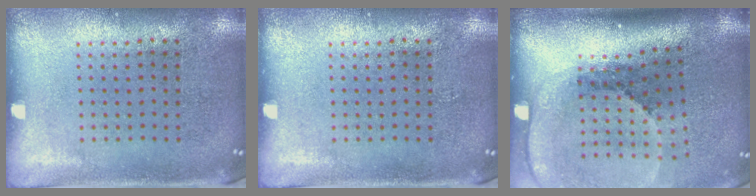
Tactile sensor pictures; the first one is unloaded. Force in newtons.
{"total": 0.0}
{"total": 2.7, "press": 1.9, "slide": 2.0}